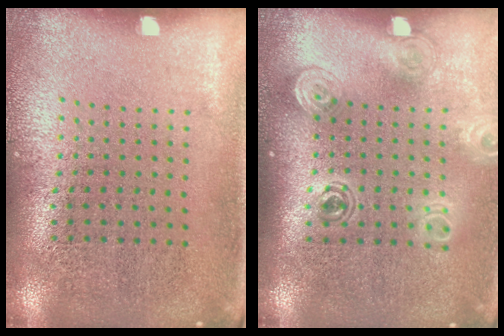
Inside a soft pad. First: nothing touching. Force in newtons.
{"total": 1.6, "press": 1.3, "slide": 0.9}